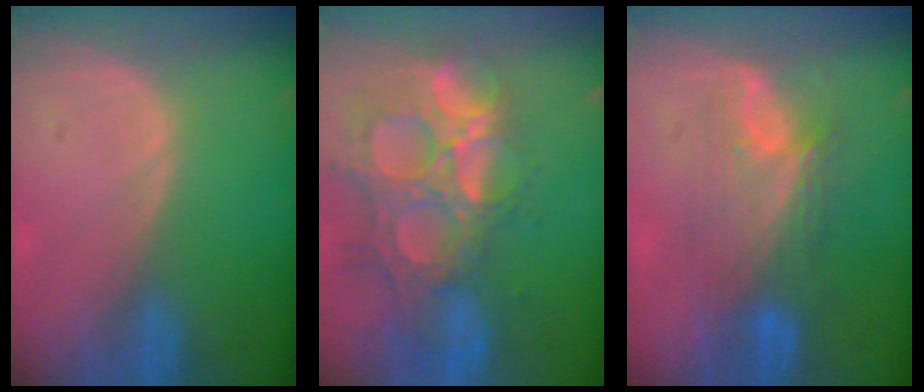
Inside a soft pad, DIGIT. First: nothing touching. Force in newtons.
{"total": 14.9, "press": 12.3, "slide": 8.4}
{"total": 7.3, "press": 7.1, "slide": 1.5}